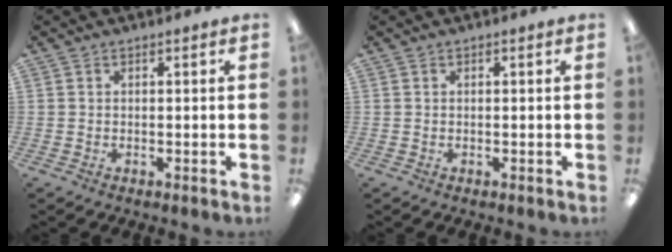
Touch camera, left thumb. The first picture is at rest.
{"total": 0.0}